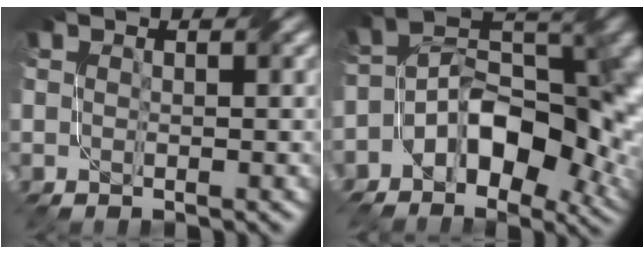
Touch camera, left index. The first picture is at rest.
{"total": 11.3, "force": [-3.5, 6.5, 8.5], "torque": [-0.121, 0.007, -0.065]}